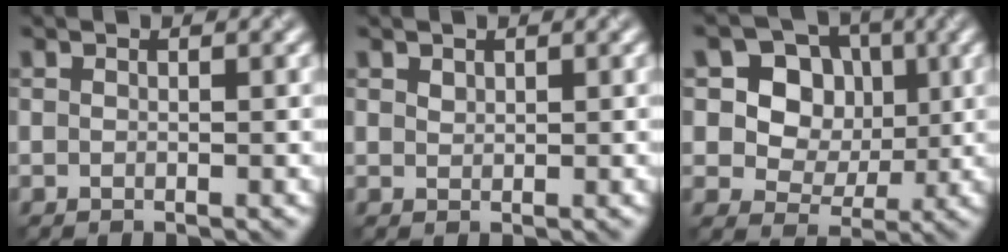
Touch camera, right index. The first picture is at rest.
{"total": 0.7, "force": [0.6, 0.4, 0.2], "torque": [-0.005, 0.000, 0.014]}
{"total": 7.4, "force": [2.0, 6.2, 3.6], "torque": [-0.061, 0.013, 0.028]}